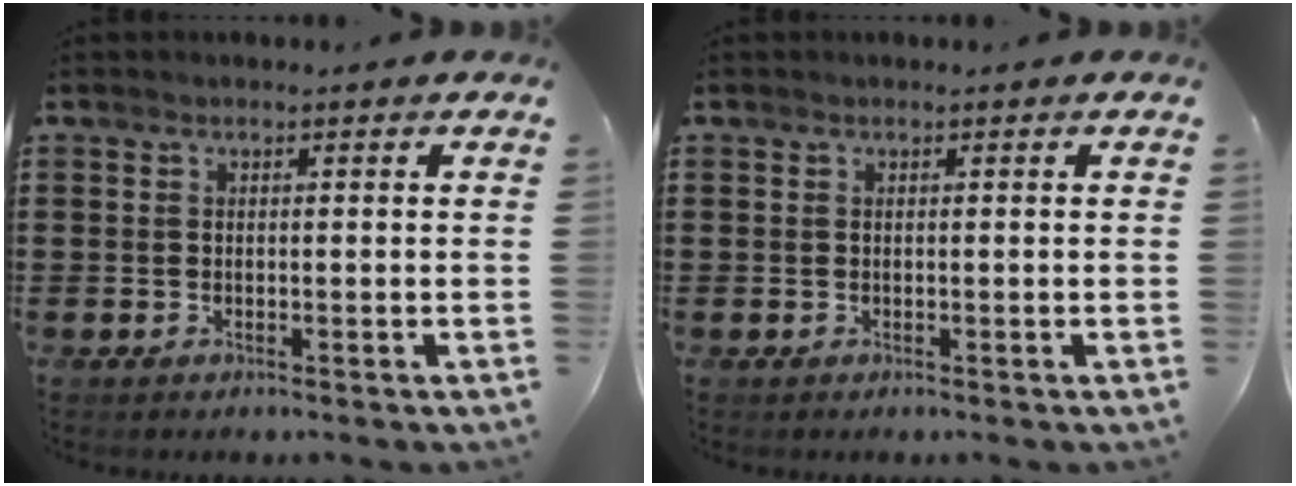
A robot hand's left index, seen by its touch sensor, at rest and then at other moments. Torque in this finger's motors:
{"motor_torque": [0.00, 0.03, -0.02, -0.01]}